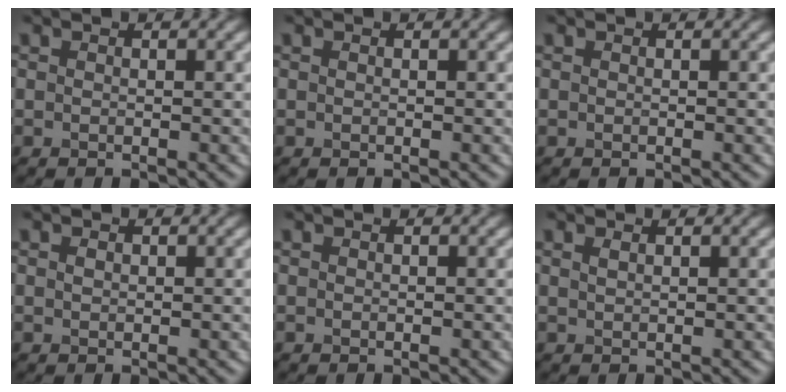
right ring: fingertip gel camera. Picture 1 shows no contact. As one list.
[{"total": 0.0}, {"total": 0.0}, {"total": 0.6, "force": [0.2, 0.5, 0.4], "torque": [-0.008, 0.001, 0.004]}, {"total": 0.0}, {"total": 0.7, "force": [0.5, 0.2, 0.4], "torque": [-0.008, 0.001, 0.011]}]